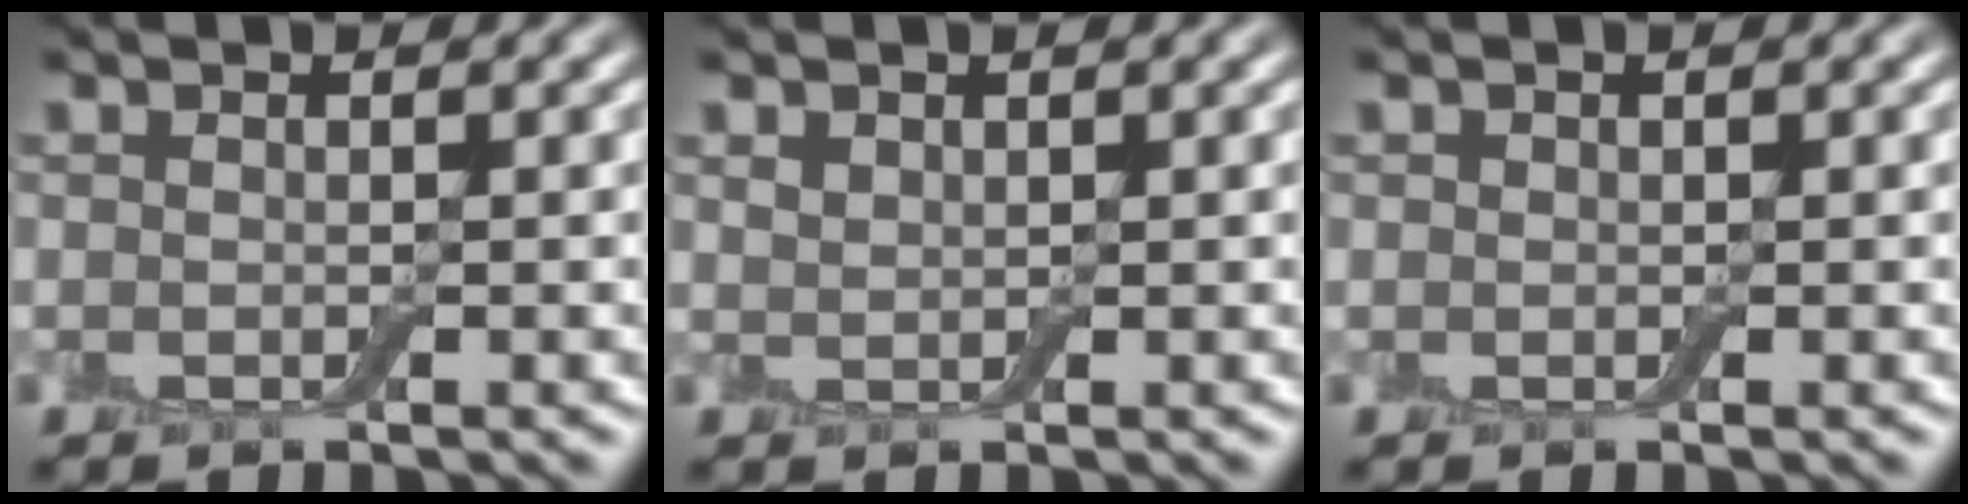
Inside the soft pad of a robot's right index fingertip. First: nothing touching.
{"total": 0.7, "force": [0.5, 0.4, 0.1], "torque": [-0.002, -0.001, 0.013]}
{"total": 0.0}